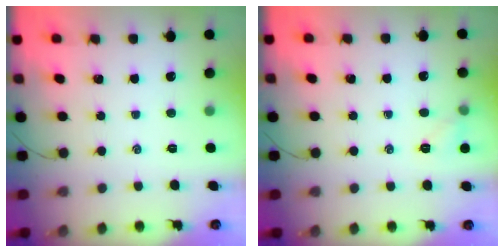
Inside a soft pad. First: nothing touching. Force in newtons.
{"total": 5.7, "press": 5.5, "slide": 1.5}